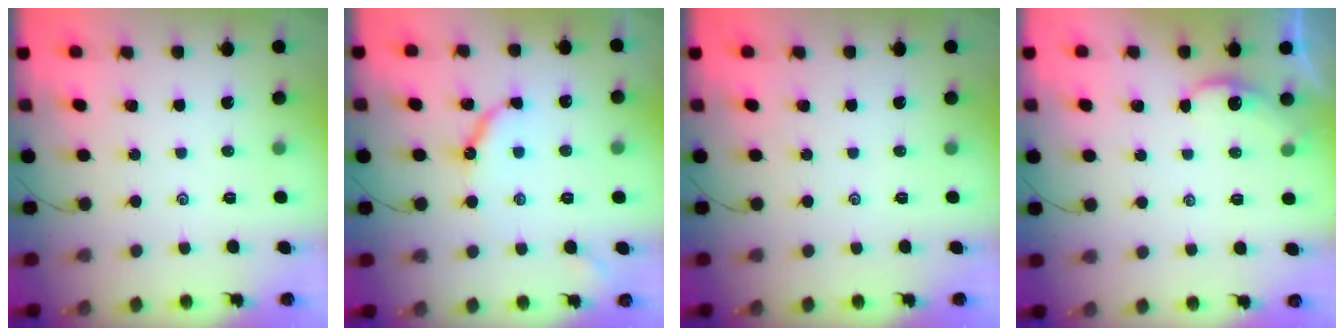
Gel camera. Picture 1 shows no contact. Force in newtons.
{"total": 8.3, "press": 8.2, "slide": 0.8}
{"total": 0.0}
{"total": 1.6, "press": 1.5, "slide": 0.2}